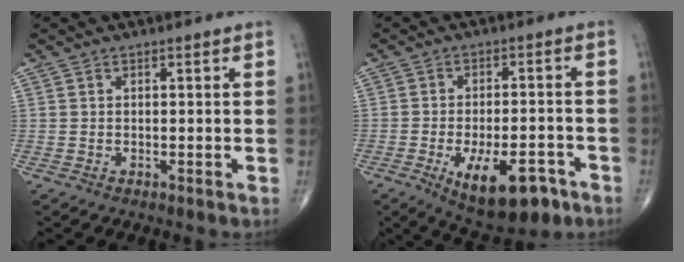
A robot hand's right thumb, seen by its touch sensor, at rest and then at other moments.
{"total": 13.8, "force": [-6.7, 6.0, 10.5], "torque": [-0.146, 0.021, -0.088]}